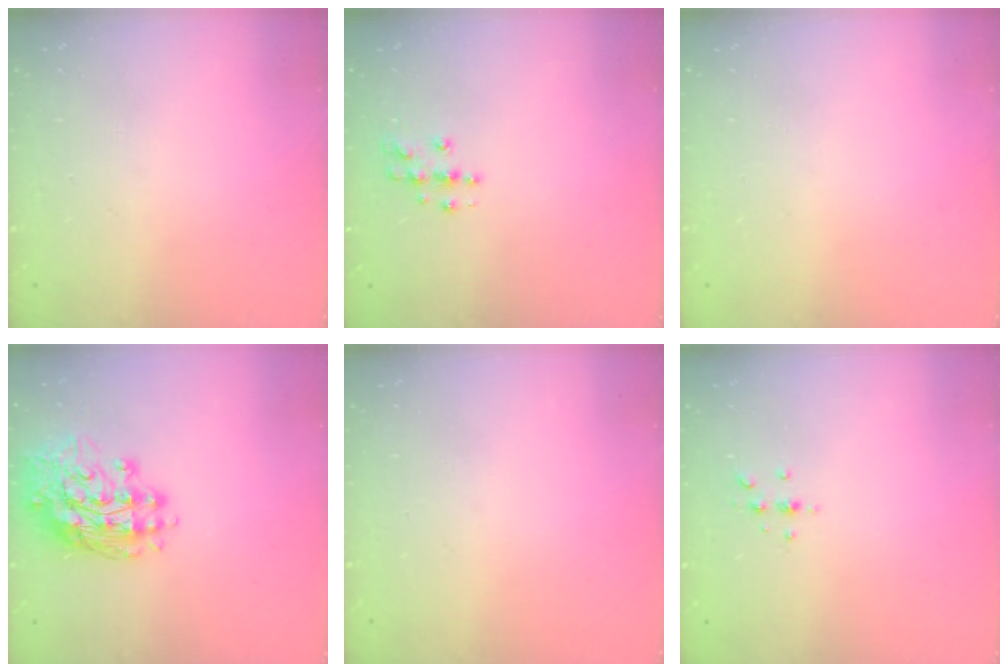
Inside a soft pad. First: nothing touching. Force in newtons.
{"total": 4.5, "press": 4.4, "slide": 0.4}
{"total": 0.0}
{"total": 15.0, "press": 14.9, "slide": 1.4}
{"total": 0.0}
{"total": 3.7, "press": 3.3, "slide": 1.6}